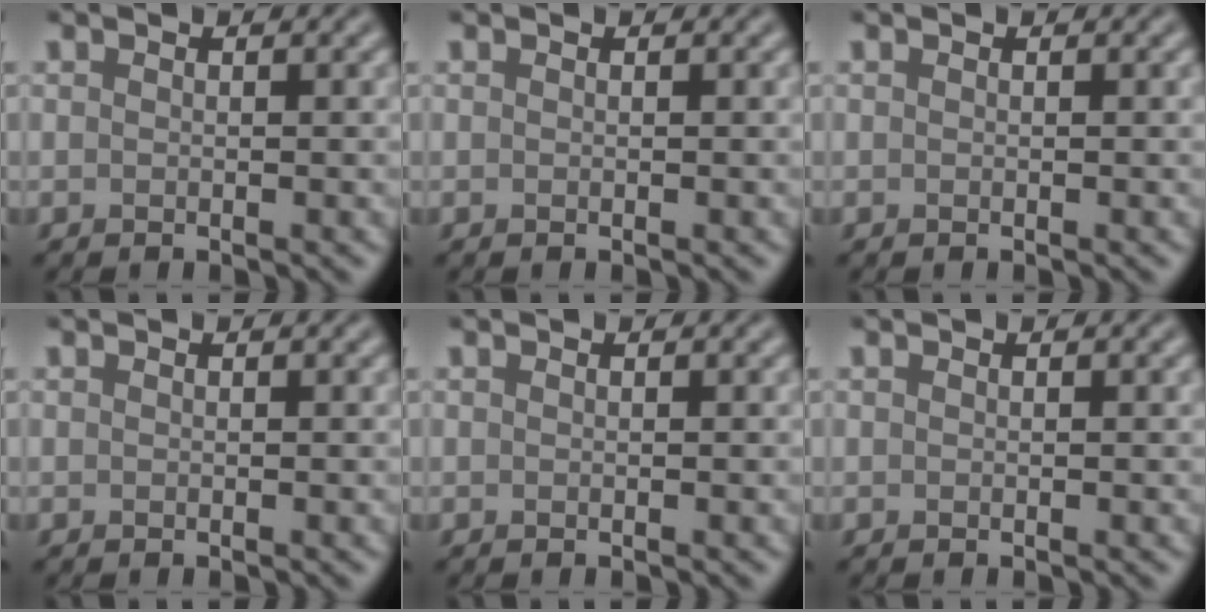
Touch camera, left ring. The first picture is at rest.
{"total": 0.0}
{"total": 0.0}
{"total": 0.0}
{"total": 0.0}
{"total": 0.0}